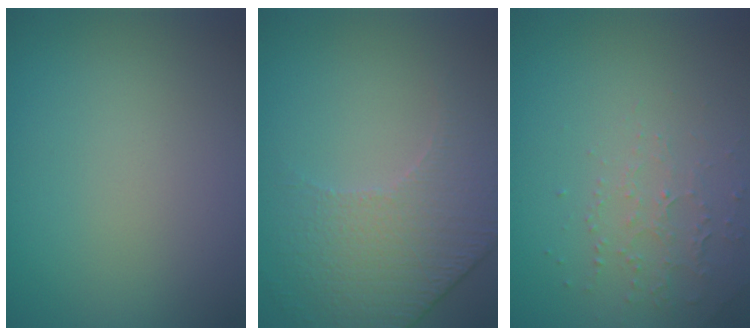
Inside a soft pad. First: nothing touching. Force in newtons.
{"total": 4.9, "press": 3.6, "slide": 3.3}
{"total": 2.2, "press": 2.1, "slide": 0.6}